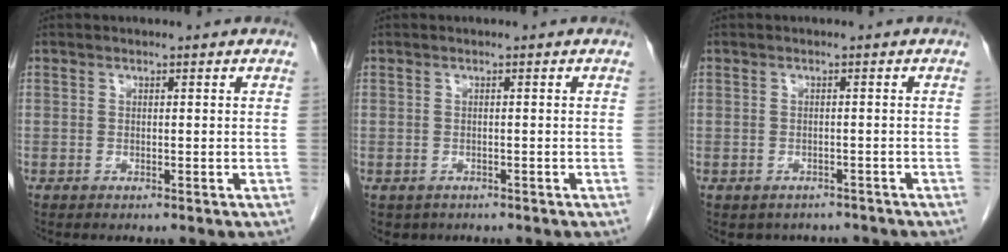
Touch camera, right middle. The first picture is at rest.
{"total": 1.9, "force": [-1.1, 1.4, 0.4], "torque": [-0.008, 0.001, -0.010]}
{"total": 4.3, "force": [-3.7, 2.2, 0.3], "torque": [0.003, 0.012, -0.043]}